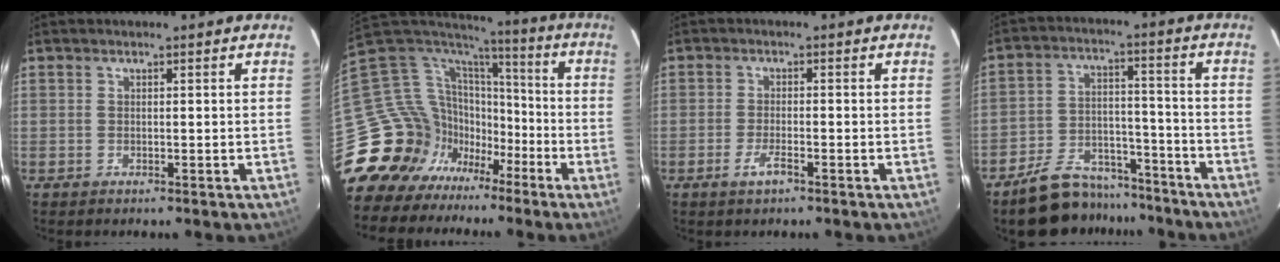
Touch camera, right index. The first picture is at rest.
{"total": 21.0, "force": [-11.6, 16.4, 6.2], "torque": [-0.164, 0.032, -0.198]}
{"total": 2.8, "force": [-1.8, 0.5, 2.1], "torque": [-0.051, -0.003, -0.036]}
{"total": 13.1, "force": [-11.0, 6.2, 3.7], "torque": [-0.082, 0.034, -0.154]}